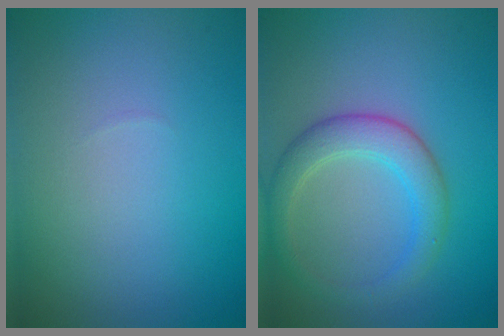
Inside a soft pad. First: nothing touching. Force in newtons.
{"total": 3.6, "press": 3.6, "slide": 0.1}